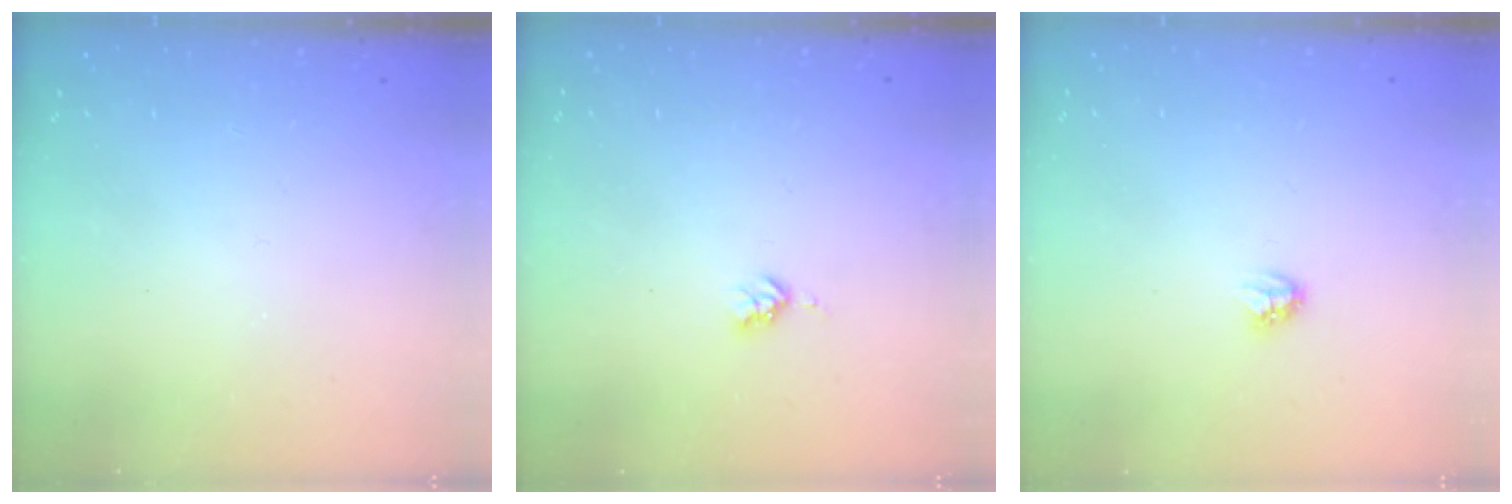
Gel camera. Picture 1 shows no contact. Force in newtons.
{"total": 2.7, "press": 2.6, "slide": 0.5}
{"total": 2.8, "press": 2.8, "slide": 0.3}